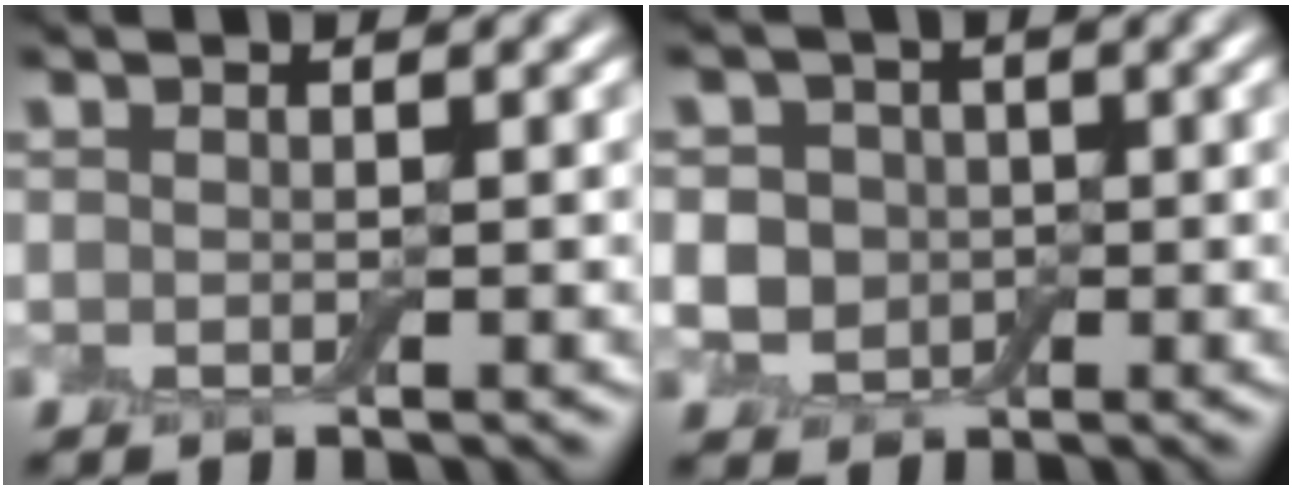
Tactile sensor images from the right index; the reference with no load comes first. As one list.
[{"total": 4.6, "force": [0.1, 4.1, 2.1], "torque": [-0.024, 0.018, -0.023]}]